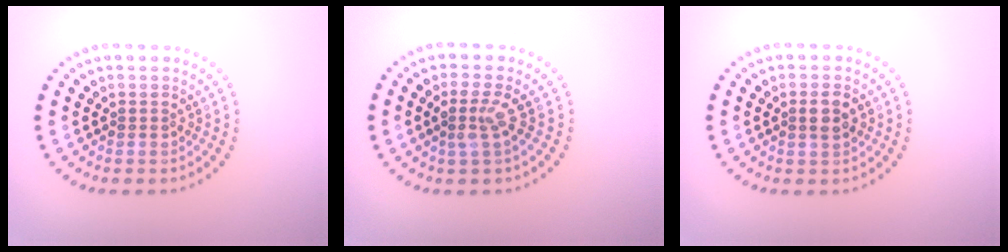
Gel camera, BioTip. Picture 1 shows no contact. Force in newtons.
{"total": 2.1, "press": 1.7, "slide": 1.3}
{"total": 1.8, "press": 1.7, "slide": 0.6}